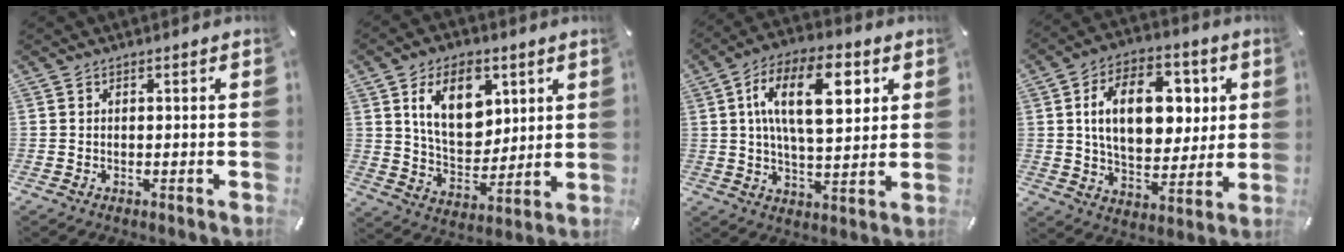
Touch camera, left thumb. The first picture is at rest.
{"total": 14.2, "force": [5.8, 9.4, 8.9], "torque": [-0.148, -0.011, 0.103]}
{"total": 16.8, "force": [5.2, 8.3, 13.7], "torque": [-0.231, 0.001, 0.082]}
{"total": 18.1, "force": [4.3, 11.4, 13.3], "torque": [-0.217, 0.010, 0.075]}